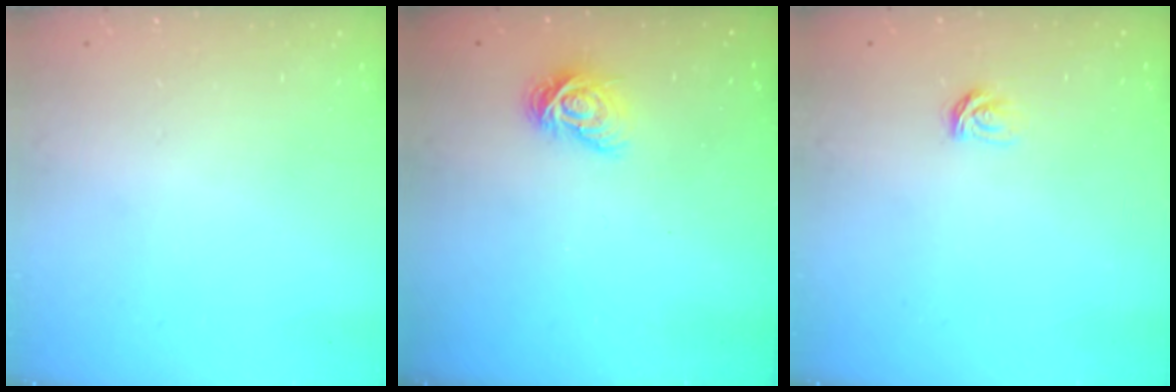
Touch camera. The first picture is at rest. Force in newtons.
{"total": 7.5, "press": 7.5, "slide": 0.3}
{"total": 3.1, "press": 3.1, "slide": 0.4}